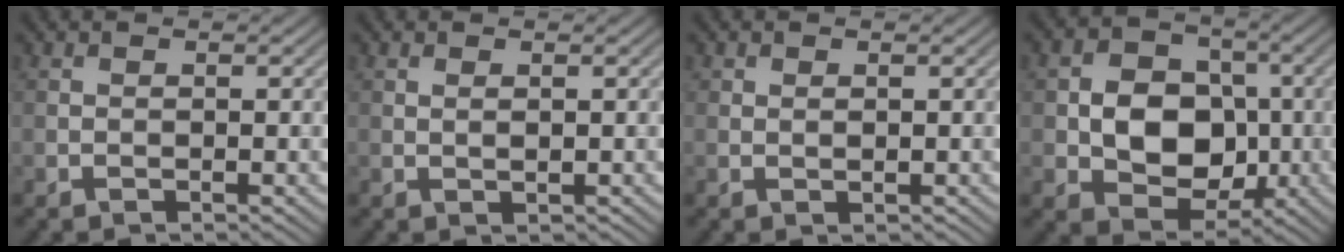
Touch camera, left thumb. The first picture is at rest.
{"total": 0.7, "force": [0.3, 0.2, 0.7], "torque": [-0.016, -0.002, 0.006]}
{"total": 0.7, "force": [0.3, 0.4, 0.4], "torque": [-0.009, -0.003, 0.008]}
{"total": 9.2, "force": [-1.0, 7.3, 5.5], "torque": [-0.109, -0.005, -0.029]}